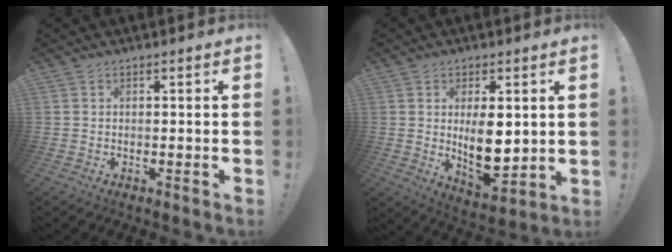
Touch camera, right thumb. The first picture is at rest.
{"total": 13.2, "force": [1.0, 6.4, 11.5], "torque": [-0.190, -0.017, 0.017]}